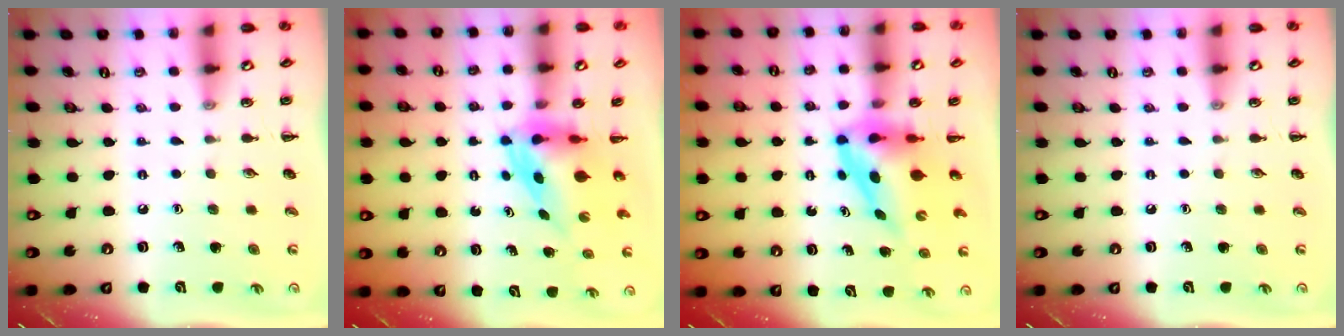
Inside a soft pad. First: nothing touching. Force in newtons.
{"total": 3.9, "press": 3.8, "slide": 1.0}
{"total": 5.4, "press": 5.2, "slide": 1.6}
{"total": 0.0}